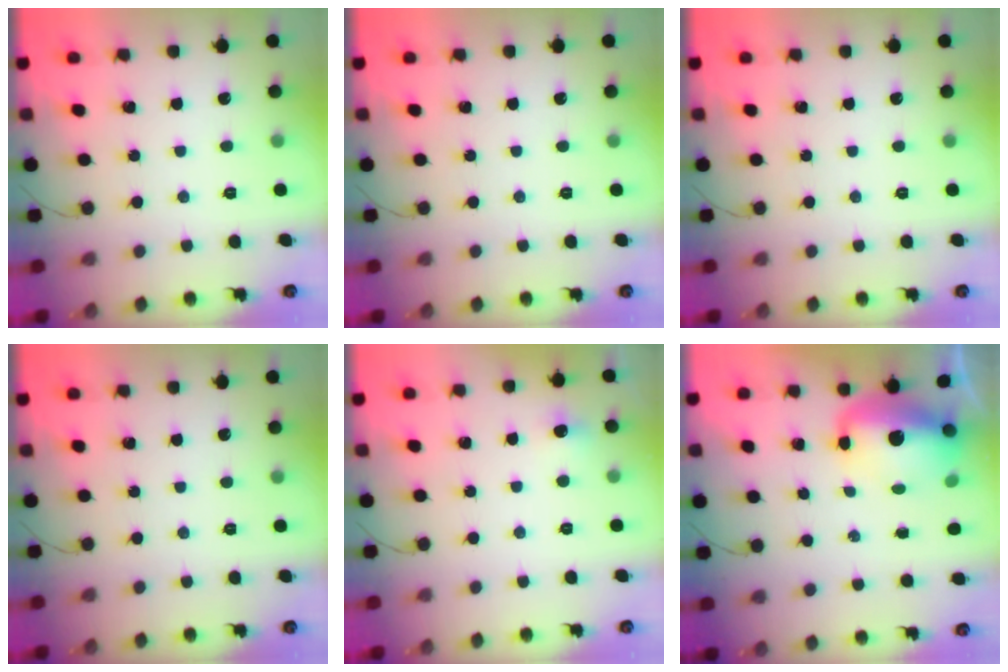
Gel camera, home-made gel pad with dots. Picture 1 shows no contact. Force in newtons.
{"total": 0.0}
{"total": 0.0}
{"total": 0.0}
{"total": 9.1, "press": 4.3, "slide": 8.1}
{"total": 13.5, "press": 13.1, "slide": 3.3}